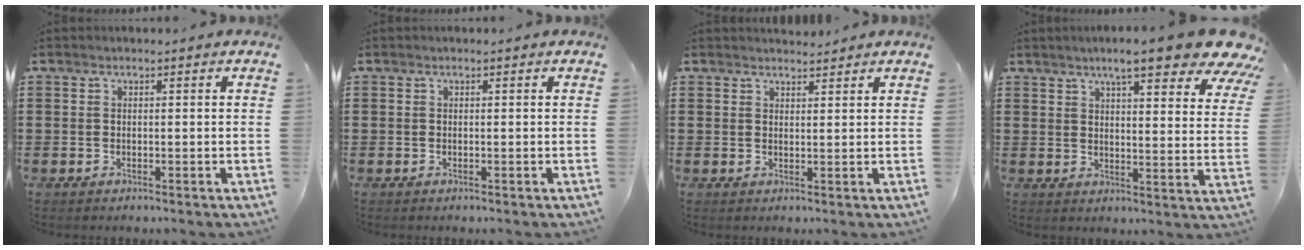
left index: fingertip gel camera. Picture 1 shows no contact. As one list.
[{"total": 0.0}, {"total": 1.9, "force": [1.8, 0.2, 0.0], "torque": [-0.004, 0.001, 0.036]}, {"total": 9.5, "force": [7.3, 1.1, 6.1], "torque": [-0.107, -0.029, 0.119]}]